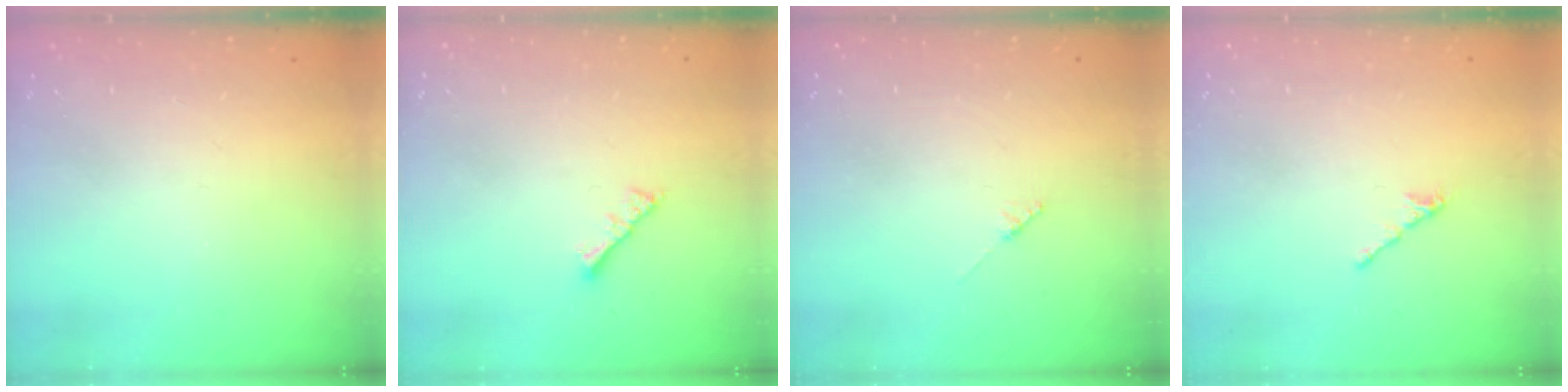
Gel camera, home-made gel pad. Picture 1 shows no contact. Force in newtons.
{"total": 2.8, "press": 2.8, "slide": 0.6}
{"total": 1.8, "press": 1.7, "slide": 0.3}
{"total": 1.7, "press": 1.6, "slide": 0.5}